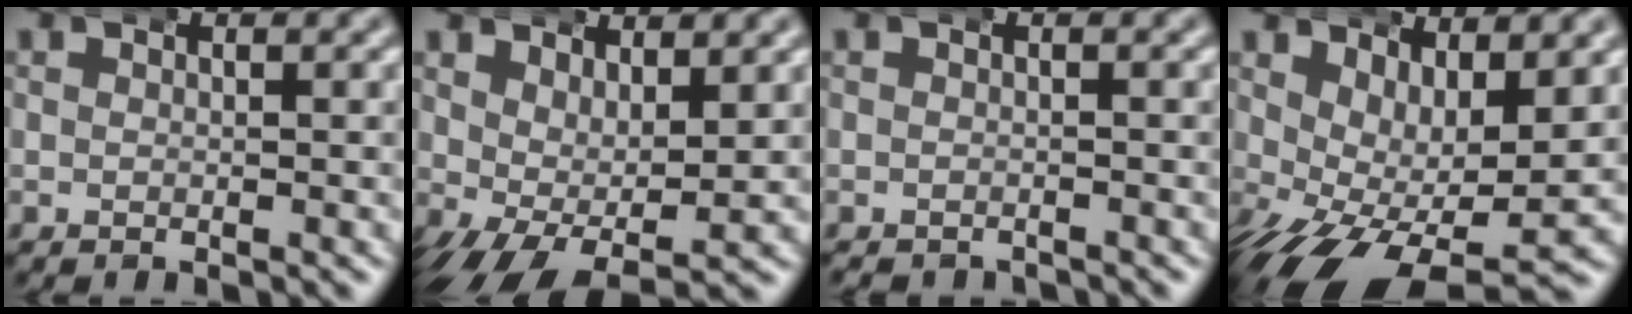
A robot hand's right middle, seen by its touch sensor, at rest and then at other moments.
{"total": 5.4, "force": [-1.0, 3.1, 4.4], "torque": [-0.091, -0.042, 0.006]}
{"total": 1.2, "force": [-1.2, 0.1, -0.3], "torque": [0.001, -0.010, -0.014]}
{"total": 6.4, "force": [-0.9, 3.0, 5.6], "torque": [-0.108, -0.043, 0.010]}